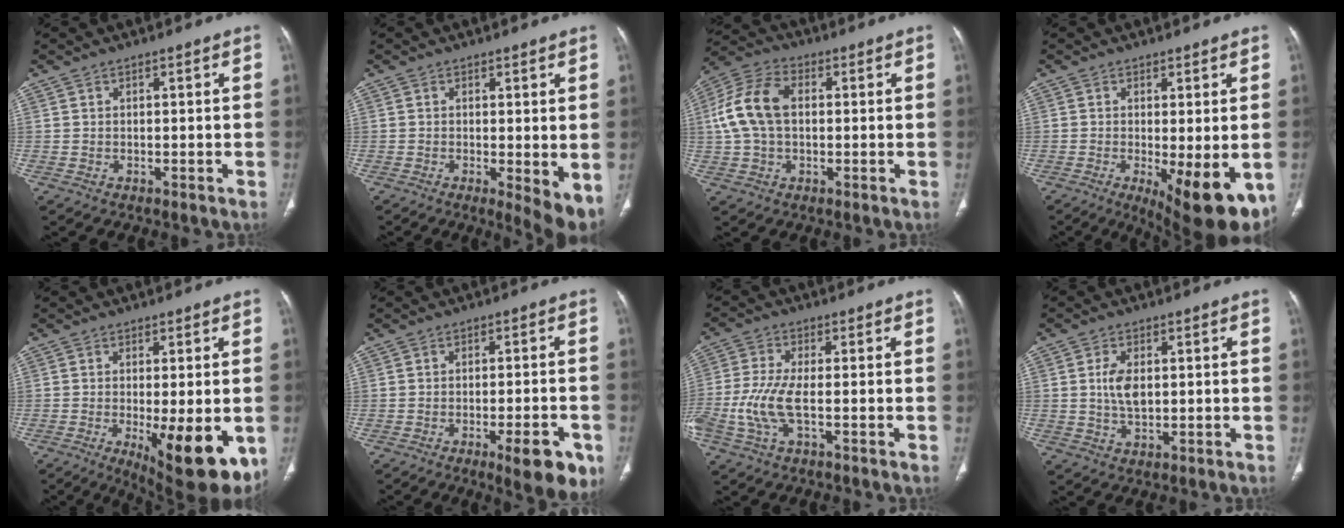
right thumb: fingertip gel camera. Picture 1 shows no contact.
{"total": 6.2, "force": [-0.6, 1.8, 5.9], "torque": [-0.086, -0.020, -0.009]}
{"total": 11.6, "force": [1.1, 7.6, 8.8], "torque": [-0.183, 0.030, 0.015]}
{"total": 12.5, "force": [-3.8, 3.8, 11.3], "torque": [-0.140, -0.022, -0.044]}
{"total": 14.6, "force": [-4.2, 4.5, 13.2], "torque": [-0.158, -0.022, -0.045]}
{"total": 9.4, "force": [-4.5, 2.4, 7.9], "torque": [-0.095, 0.006, -0.055]}
{"total": 7.9, "force": [-2.0, 2.7, 7.2], "torque": [-0.184, 0.006, -0.043]}
{"total": 4.9, "force": [0.5, 2.7, 4.0], "torque": [-0.081, -0.002, 0.012]}